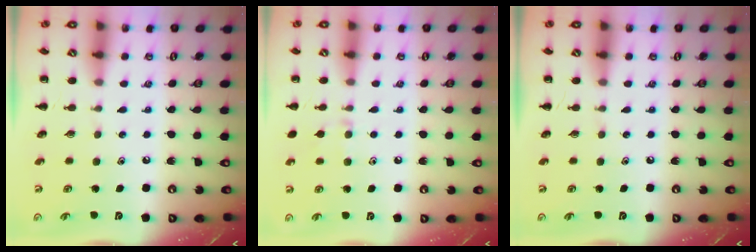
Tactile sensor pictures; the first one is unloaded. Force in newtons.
{"total": 5.8, "press": 5.4, "slide": 2.2}
{"total": 0.0}